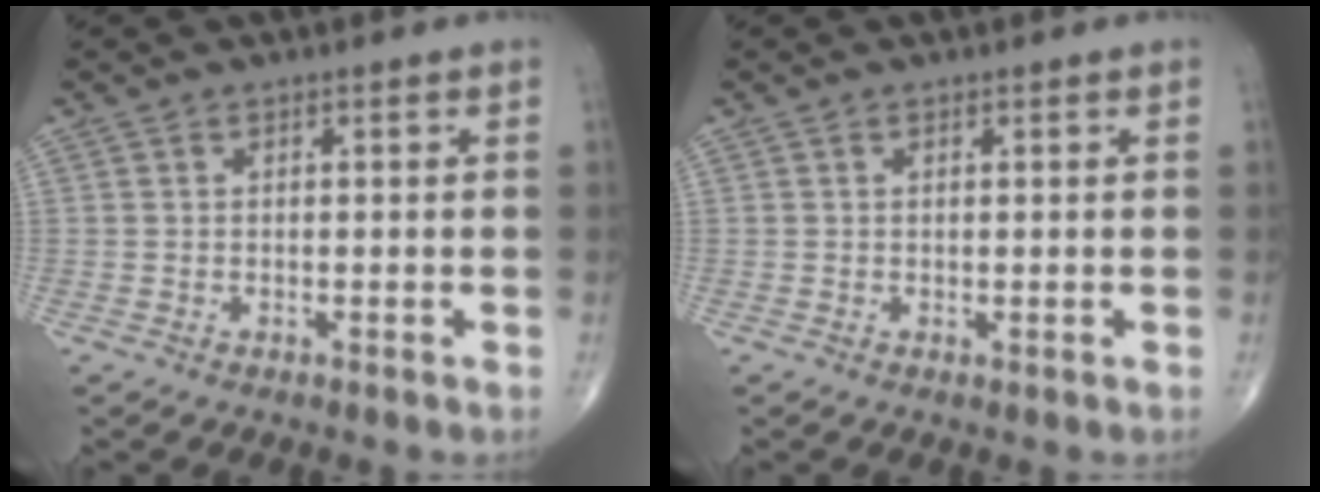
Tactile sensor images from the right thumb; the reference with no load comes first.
{"total": 0.0}